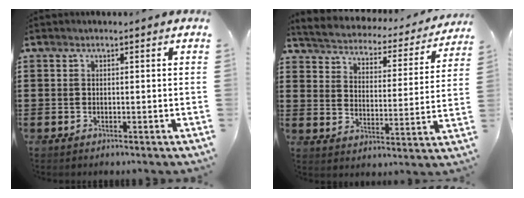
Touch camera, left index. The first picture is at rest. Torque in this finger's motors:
{"motor_torque": [2.14, 0.00, 0.33, 0.02]}